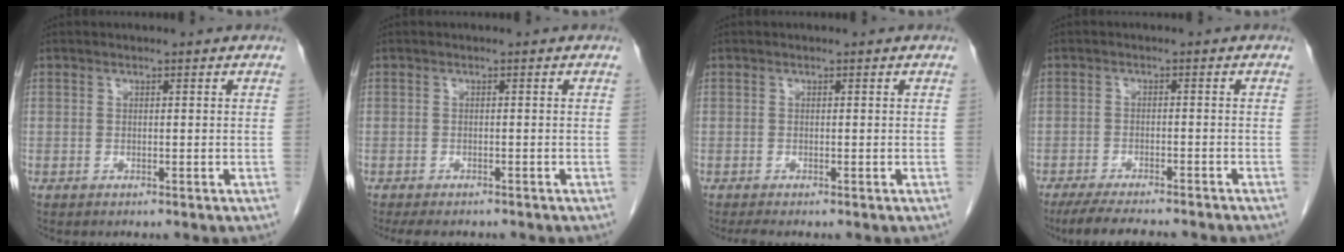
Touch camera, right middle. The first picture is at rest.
{"total": 5.0, "force": [-4.2, 1.7, 2.1], "torque": [-0.024, -0.006, -0.058]}
{"total": 0.8, "force": [-0.6, -0.1, 0.4], "torque": [-0.013, -0.004, -0.012]}
{"total": 11.1, "force": [-9.7, 1.6, 5.1], "torque": [-0.074, -0.016, -0.138]}